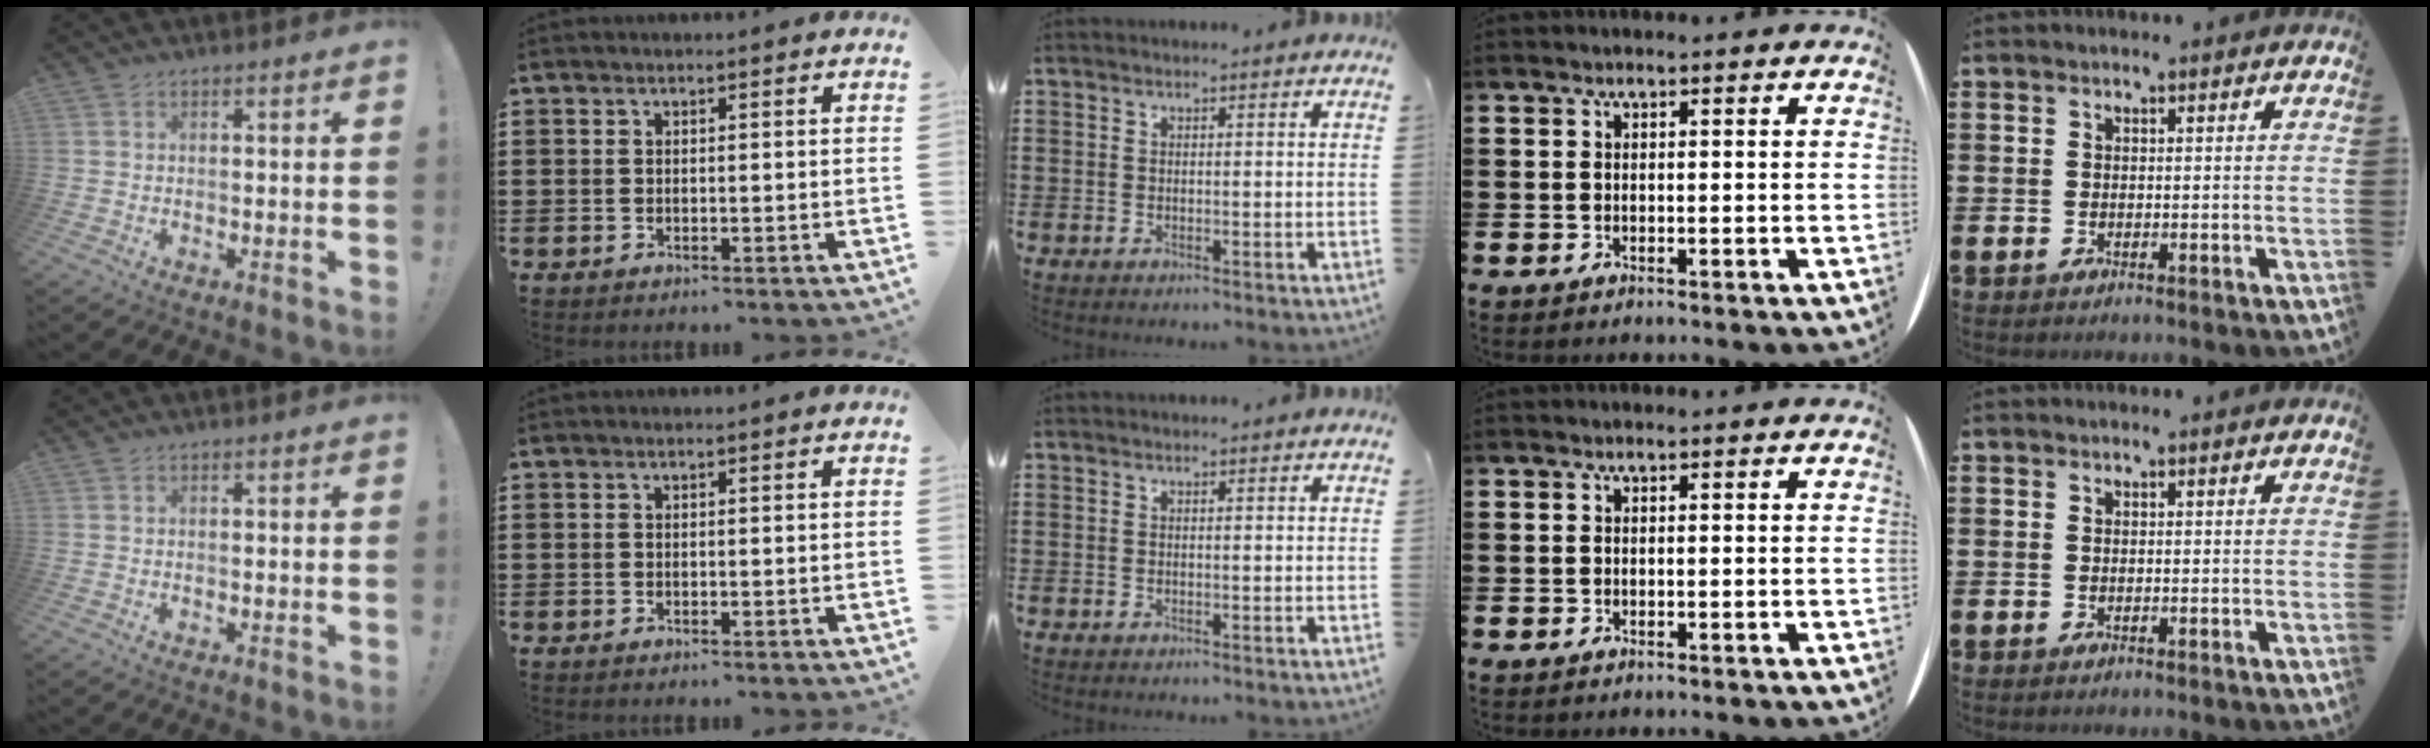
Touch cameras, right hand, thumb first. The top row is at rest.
{}